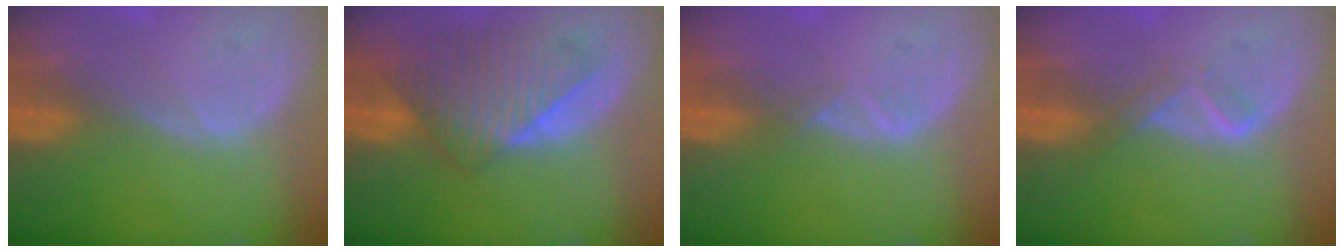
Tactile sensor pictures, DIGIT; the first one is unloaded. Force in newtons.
{"total": 8.6, "press": 8.1, "slide": 2.7}
{"total": 1.3, "press": 1.2, "slide": 0.7}
{"total": 2.4, "press": 2.4, "slide": 0.7}